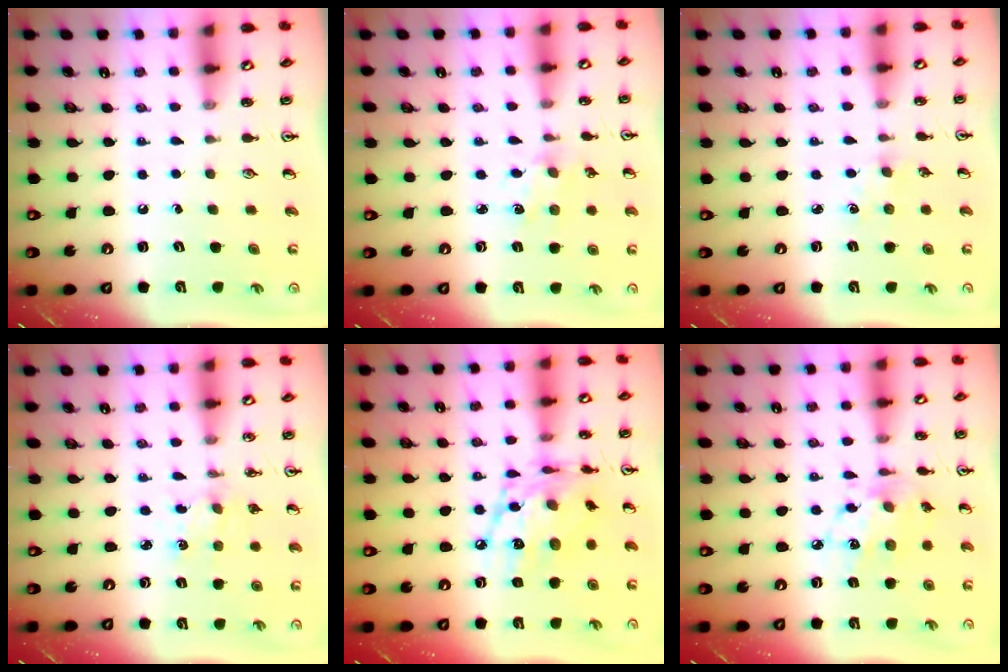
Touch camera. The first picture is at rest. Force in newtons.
{"total": 2.9, "press": 2.8, "slide": 0.4}
{"total": 2.8, "press": 2.7, "slide": 0.4}
{"total": 2.7, "press": 2.6, "slide": 0.4}
{"total": 14.4, "press": 14.3, "slide": 1.3}
{"total": 11.4, "press": 11.4, "slide": 0.7}